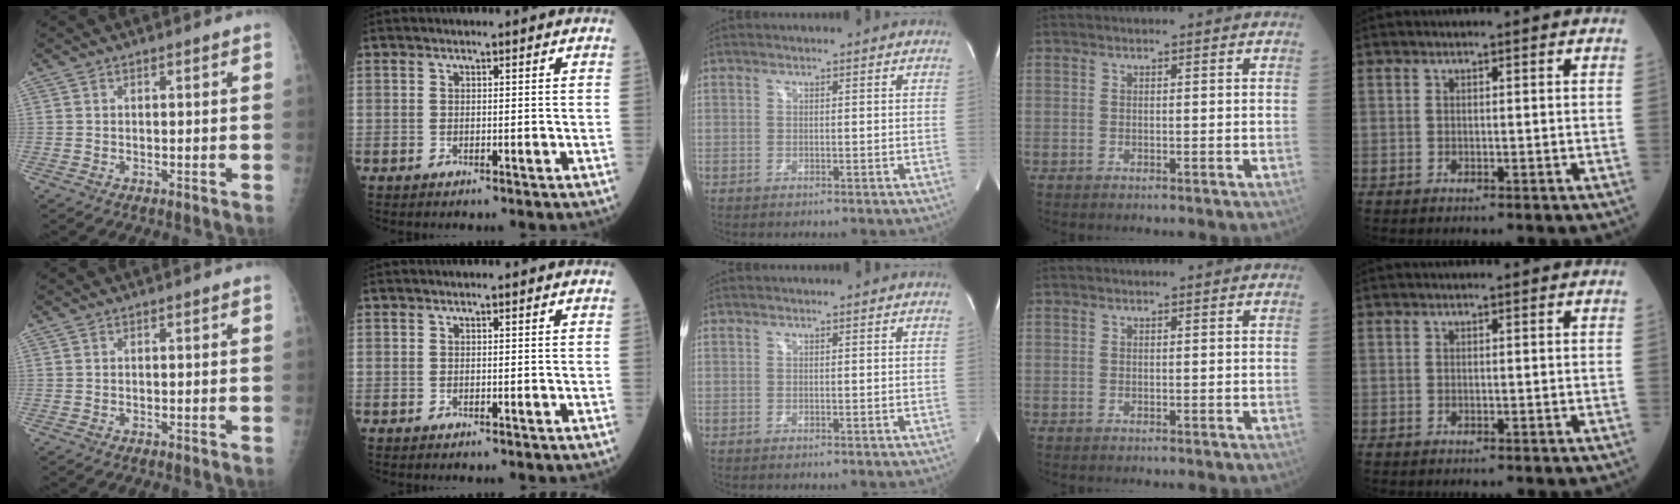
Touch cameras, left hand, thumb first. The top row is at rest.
{}